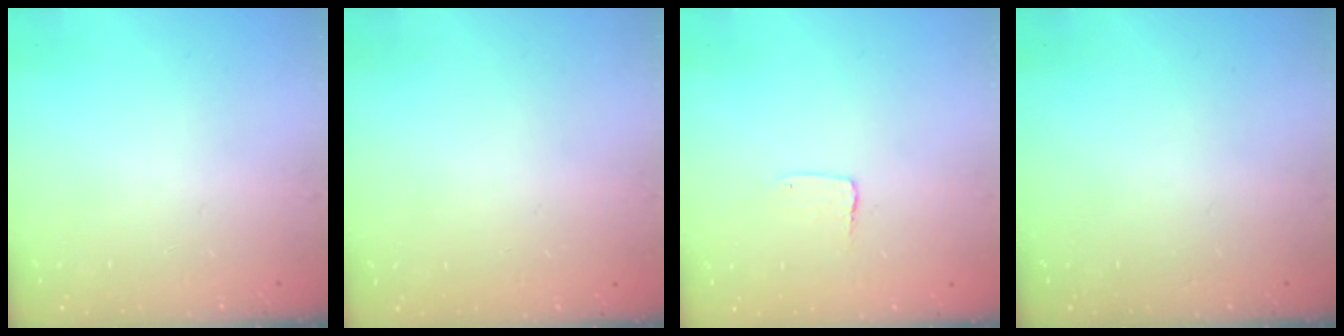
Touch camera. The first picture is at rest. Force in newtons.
{"total": 0.0}
{"total": 3.5, "press": 3.4, "slide": 0.3}
{"total": 0.0}